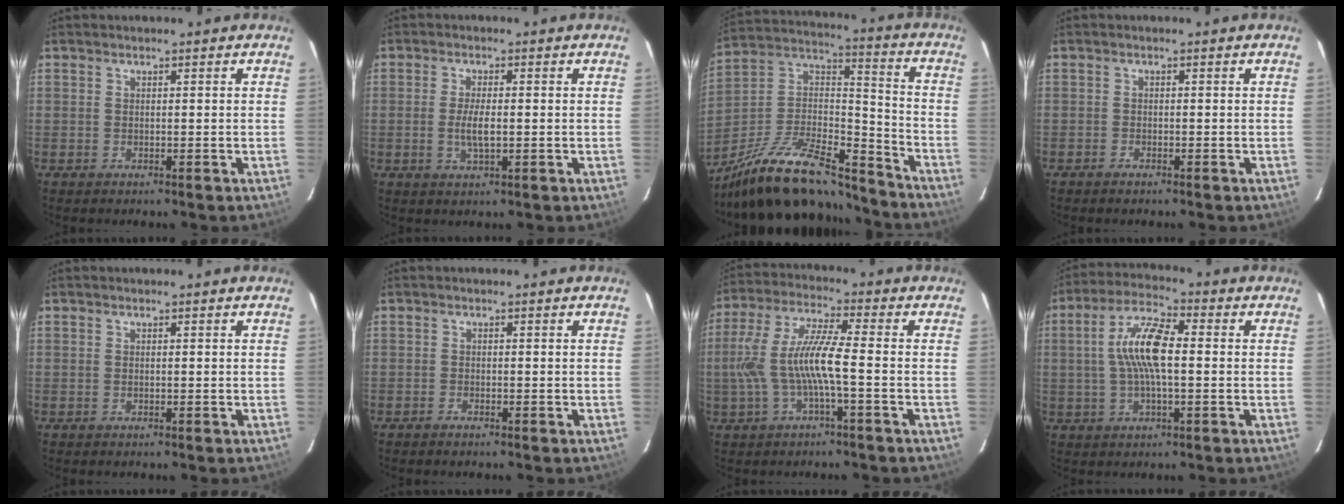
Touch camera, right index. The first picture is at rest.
{"total": 3.8, "force": [-0.5, 1.1, 3.6], "torque": [-0.070, -0.006, -0.009]}
{"total": 25.4, "force": [-19.9, 8.1, 13.6], "torque": [-0.258, 0.007, -0.319]}
{"total": 0.9, "force": [-0.8, 0.4, 0.2], "torque": [-0.009, 0.001, -0.018]}
{"total": 0.0}
{"total": 0.8, "force": [-0.7, 0.3, 0.1], "torque": [-0.006, 0.001, -0.015]}
{"total": 10.5, "force": [-2.0, 1.0, 10.2], "torque": [-0.213, 0.005, -0.033]}
{"total": 10.2, "force": [0.4, 3.2, 9.7], "torque": [-0.191, 0.016, 0.005]}